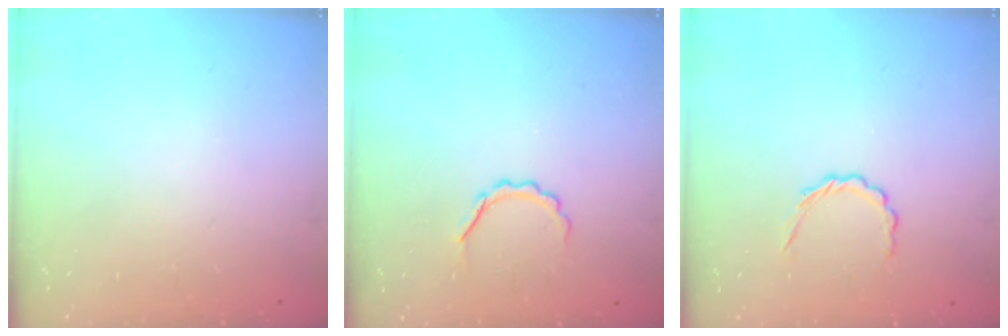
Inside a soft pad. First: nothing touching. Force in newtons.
{"total": 3.6, "press": 3.6, "slide": 0.6}
{"total": 3.5, "press": 3.3, "slide": 1.2}